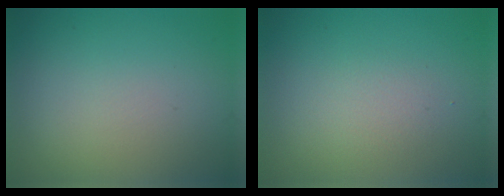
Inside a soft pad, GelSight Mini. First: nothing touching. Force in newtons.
{"total": 1.5, "press": 1.4, "slide": 0.1}